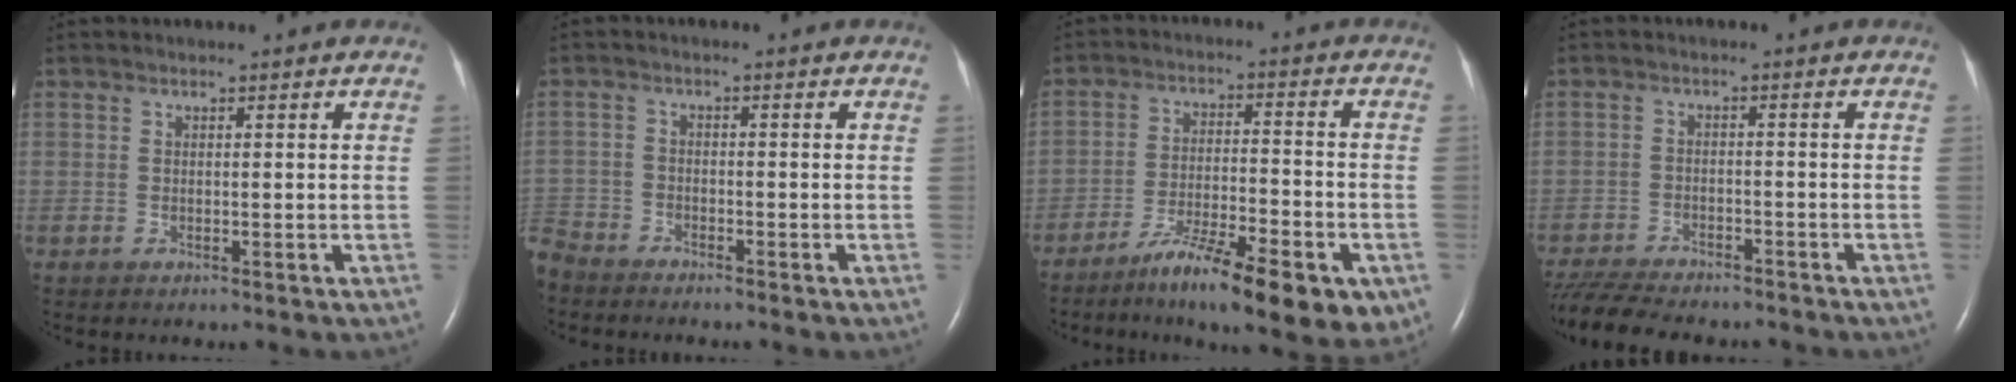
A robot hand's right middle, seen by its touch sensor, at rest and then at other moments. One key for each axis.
{"total": 4.5, "fx": -4.4, "fy": 1.1, "fz": 0.3, "tx": 0.003, "ty": -0.011, "tz": -0.088}
{"total": 15.3, "fx": -9.3, "fy": 3.4, "fz": 11.7, "tx": -0.153, "ty": -0.011, "tz": -0.144}
{"total": 13.0, "fx": -11.5, "fy": 2.8, "fz": 5.4, "tx": -0.114, "ty": -0.014, "tz": -0.173}